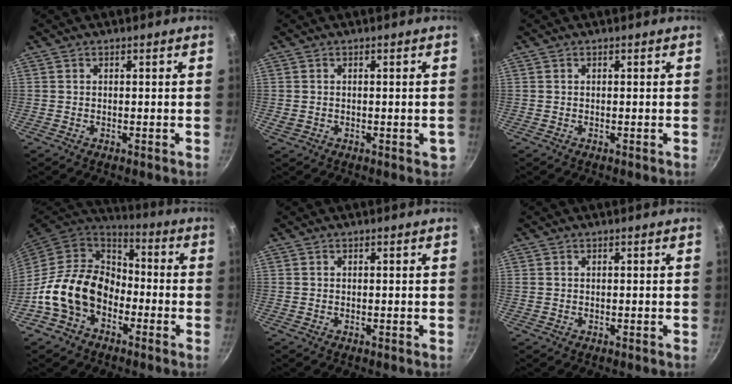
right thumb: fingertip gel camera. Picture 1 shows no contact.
{"total": 2.6, "force": [-0.3, 1.5, 2.1], "torque": [-0.021, 0.000, -0.003]}
{"total": 0.0}
{"total": 16.5, "force": [-5.3, 12.2, 9.8], "torque": [-0.137, 0.052, -0.112]}
{"total": 0.0}
{"total": 0.0}